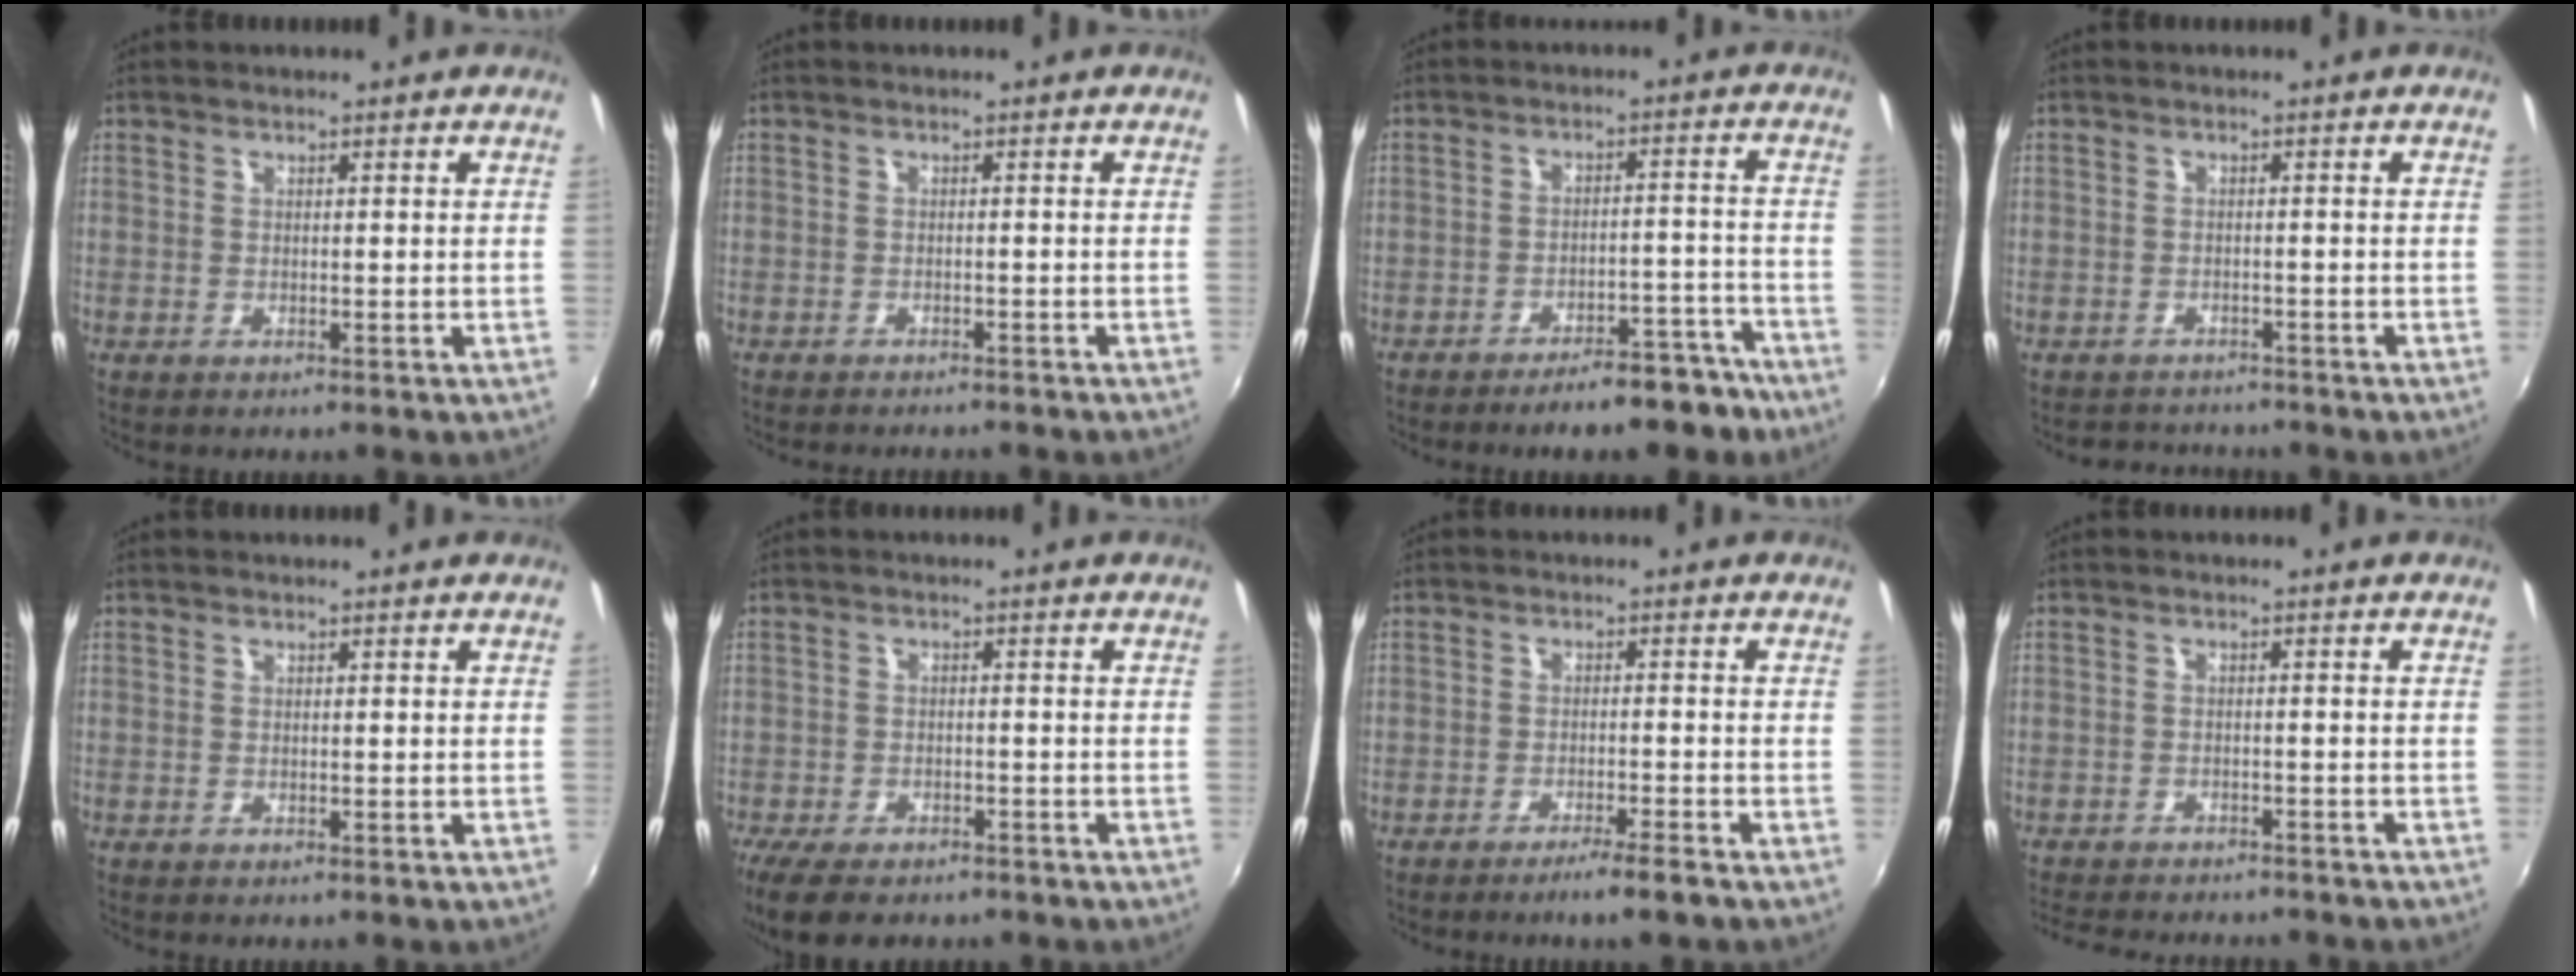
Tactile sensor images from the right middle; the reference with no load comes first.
{"total": 4.7, "force": [-4.3, 0.8, 1.7], "torque": [-0.042, -0.012, -0.062]}
{"total": 10.0, "force": [-8.3, 3.2, 4.5], "torque": [-0.066, 0.025, -0.095]}
{"total": 4.2, "force": [-3.8, 1.7, 0.2], "torque": [-0.014, 0.006, -0.061]}
{"total": 0.0}
{"total": 9.8, "force": [-7.6, 3.7, 4.9], "torque": [-0.116, -0.031, -0.129]}
{"total": 3.9, "force": [-3.2, -0.6, 2.2], "torque": [-0.051, -0.002, -0.052]}
{"total": 11.9, "force": [-10.5, 2.9, 4.6], "torque": [-0.106, -0.019, -0.151]}